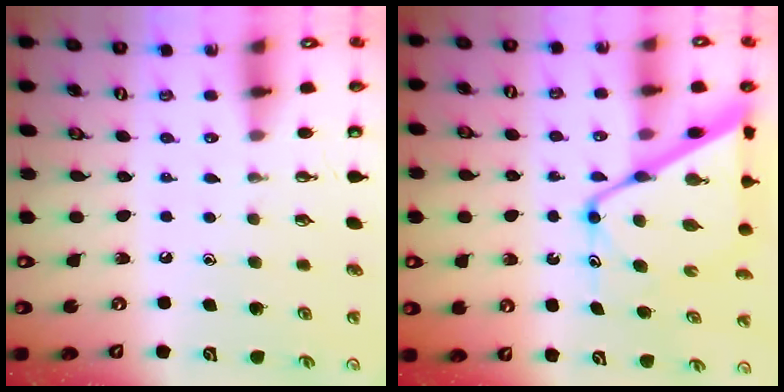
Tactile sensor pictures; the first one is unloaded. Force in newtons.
{"total": 16.1, "press": 16.1, "slide": 1.2}